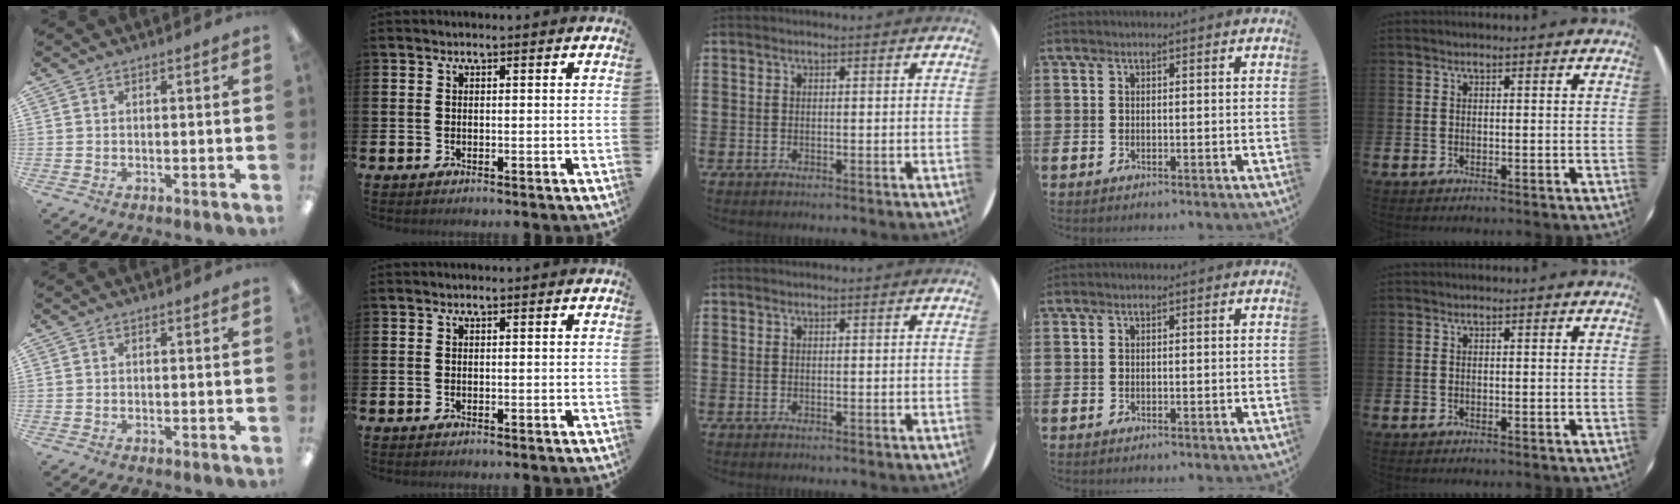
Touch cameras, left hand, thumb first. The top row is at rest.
{}